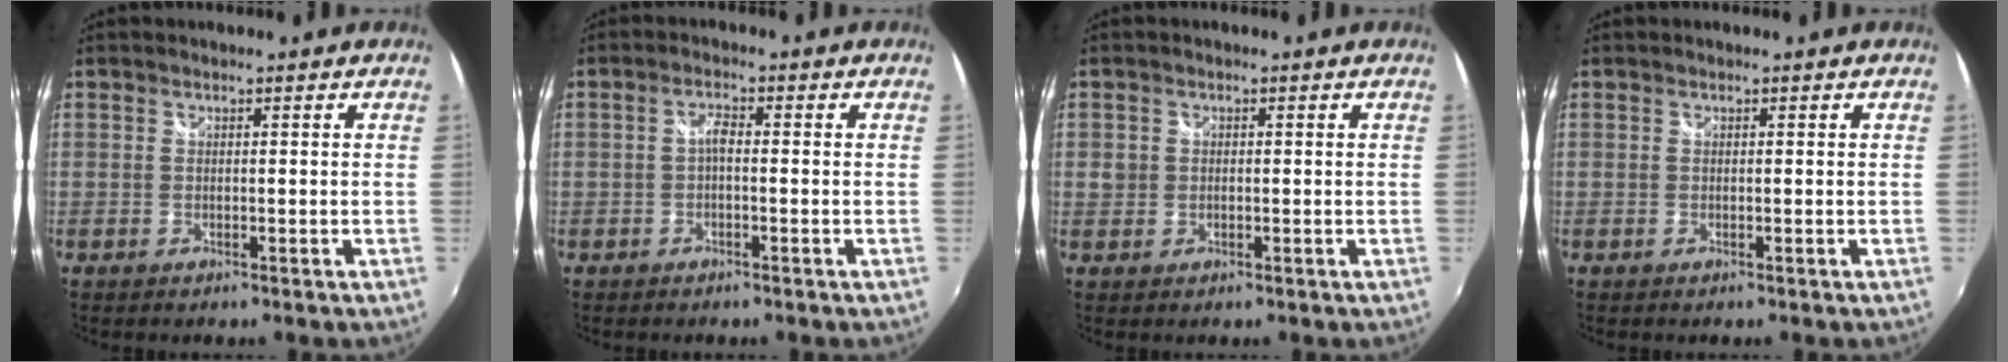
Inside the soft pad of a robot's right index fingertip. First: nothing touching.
{"total": 1.8, "force": [-0.5, 0.6, 1.6], "torque": [-0.033, 0.006, -0.011]}
{"total": 2.3, "force": [-0.1, 2.1, 0.9], "torque": [-0.015, 0.003, -0.003]}
{"total": 0.0}